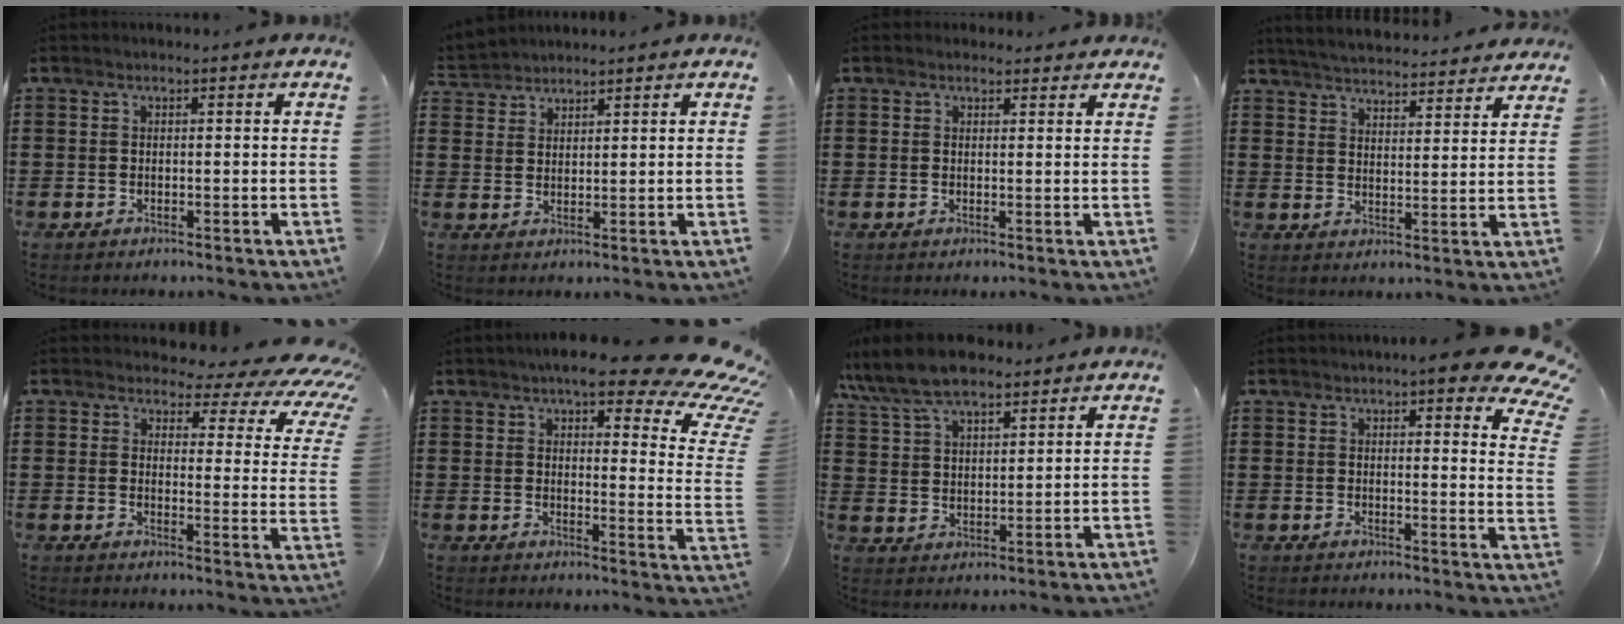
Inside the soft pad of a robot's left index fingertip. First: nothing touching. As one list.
[{"total": 2.5, "force": [2.4, 0.6, -0.4], "torque": [-0.002, -0.002, 0.047]}, {"total": 1.3, "force": [1.2, 0.5, 0.2], "torque": [-0.006, 0.003, 0.024]}, {"total": 4.8, "force": [4.8, -0.2, 0.6], "torque": [-0.031, -0.031, 0.083]}, {"total": 4.3, "force": [3.0, 1.7, 2.6], "torque": [-0.052, -0.018, 0.042]}, {"total": 11.6, "force": [8.6, 2.9, 7.2], "torque": [-0.111, -0.052, 0.145]}, {"total": 8.5, "force": [7.2, 2.8, 3.6], "torque": [-0.095, -0.011, 0.135]}, {"total": 6.3, "force": [4.9, 0.7, 3.9], "torque": [-0.068, -0.015, 0.084]}]